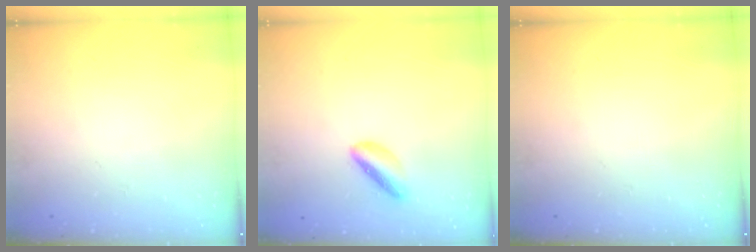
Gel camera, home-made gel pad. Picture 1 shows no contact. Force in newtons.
{"total": 3.9, "press": 3.8, "slide": 1.0}
{"total": 0.0}